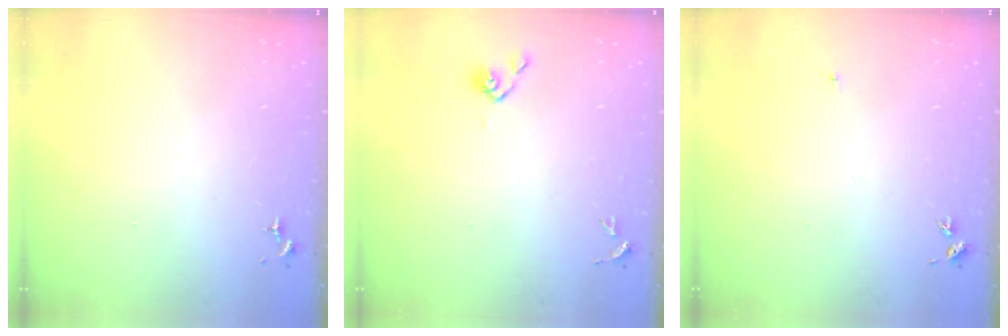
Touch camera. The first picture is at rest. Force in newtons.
{"total": 3.6, "press": 3.6, "slide": 0.8}
{"total": 3.3, "press": 3.3, "slide": 0.4}